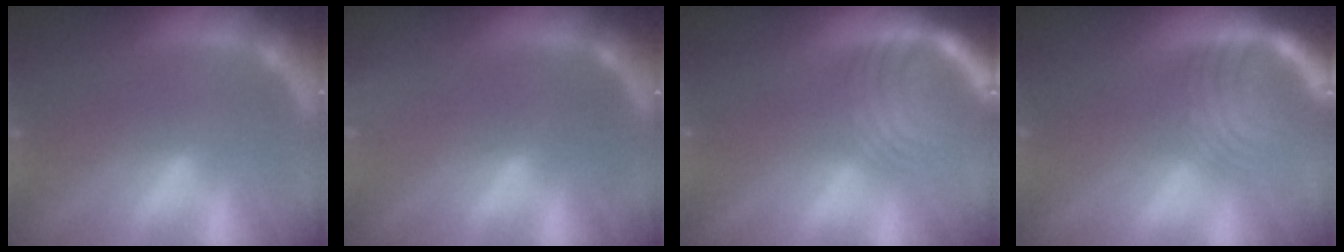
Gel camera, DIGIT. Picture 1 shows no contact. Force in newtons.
{"total": 0.9}
{"total": 10.0}
{"total": 9.5}